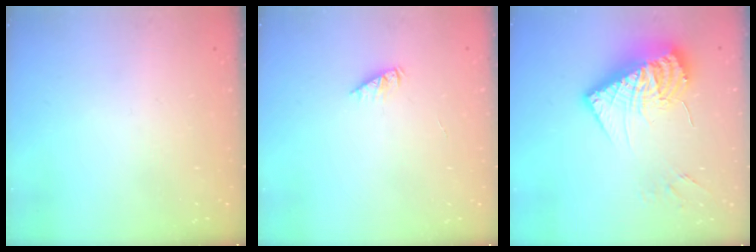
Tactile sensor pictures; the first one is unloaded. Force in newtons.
{"total": 2.3, "press": 2.3, "slide": 0.3}
{"total": 20.1, "press": 20.0, "slide": 1.7}